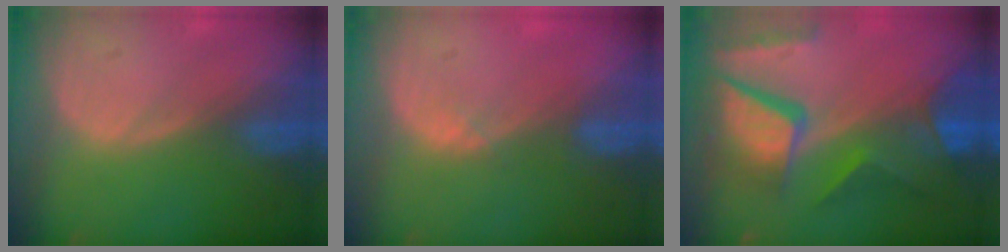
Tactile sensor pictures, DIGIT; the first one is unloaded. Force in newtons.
{"total": 1.3, "press": 1.1, "slide": 0.8}
{"total": 11.6, "press": 9.7, "slide": 6.5}